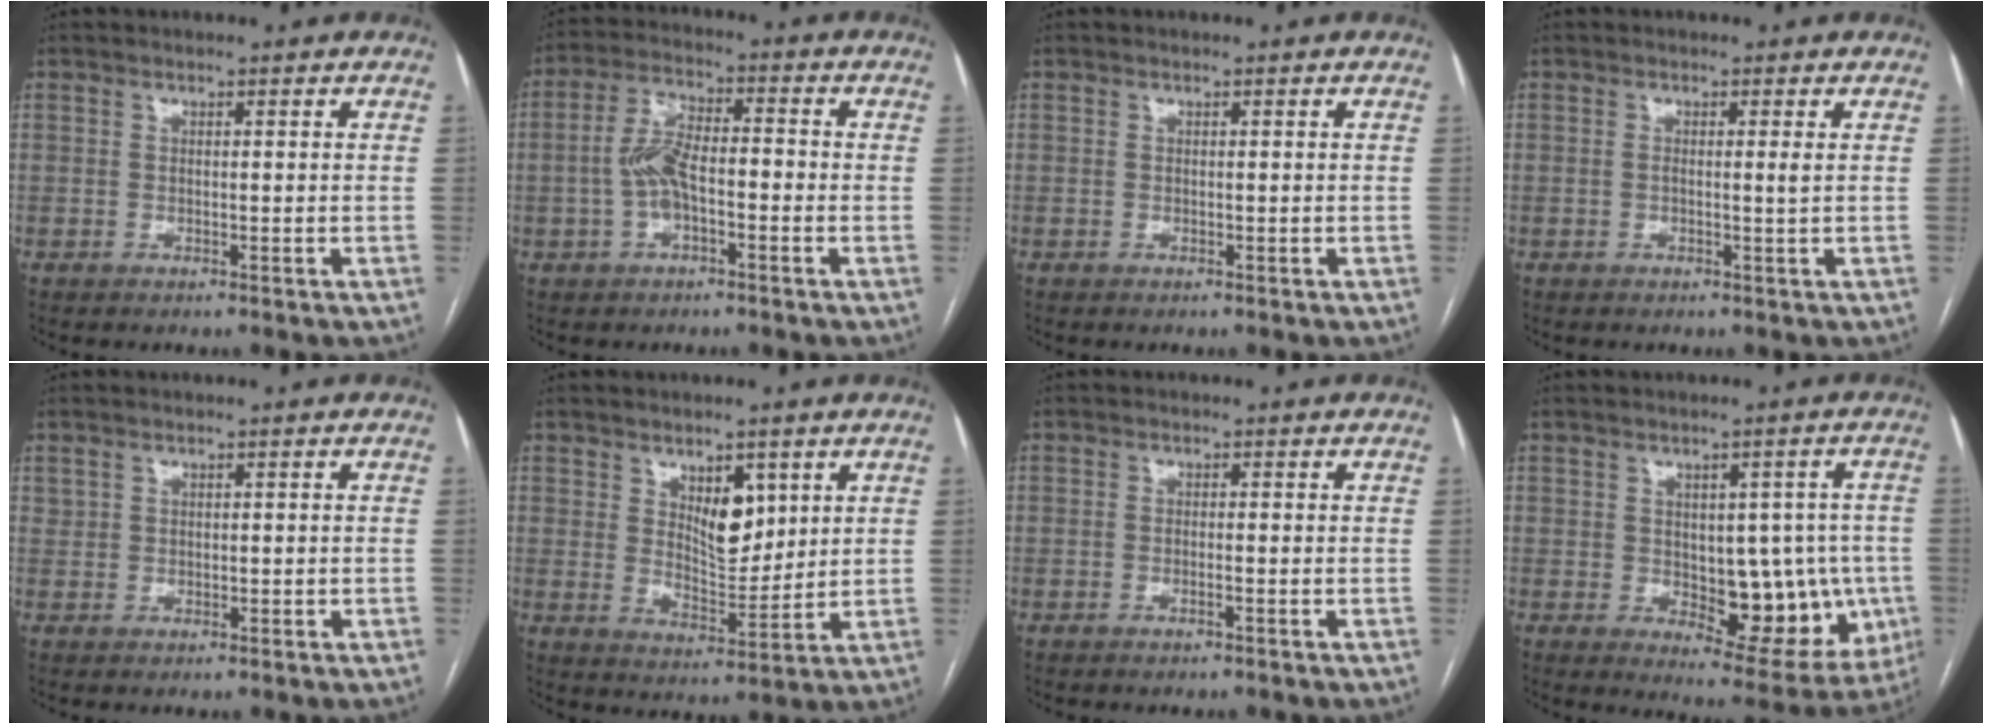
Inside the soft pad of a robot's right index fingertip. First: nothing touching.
{"total": 7.0, "force": [-1.5, 3.0, 6.2], "torque": [-0.134, 0.023, -0.029]}
{"total": 0.0}
{"total": 1.2, "force": [0.1, -0.2, 1.1], "torque": [-0.021, -0.001, 0.001]}
{"total": 0.9, "force": [0.6, 0.6, 0.4], "torque": [-0.007, 0.003, 0.016]}
{"total": 6.8, "force": [3.0, 3.1, 5.2], "torque": [-0.088, -0.006, 0.059]}
{"total": 0.7, "force": [-0.4, 0.0, 0.6], "torque": [-0.015, 0.000, -0.005]}
{"total": 12.8, "force": [-1.3, 6.3, 11.0], "torque": [-0.119, 0.009, 0.006]}